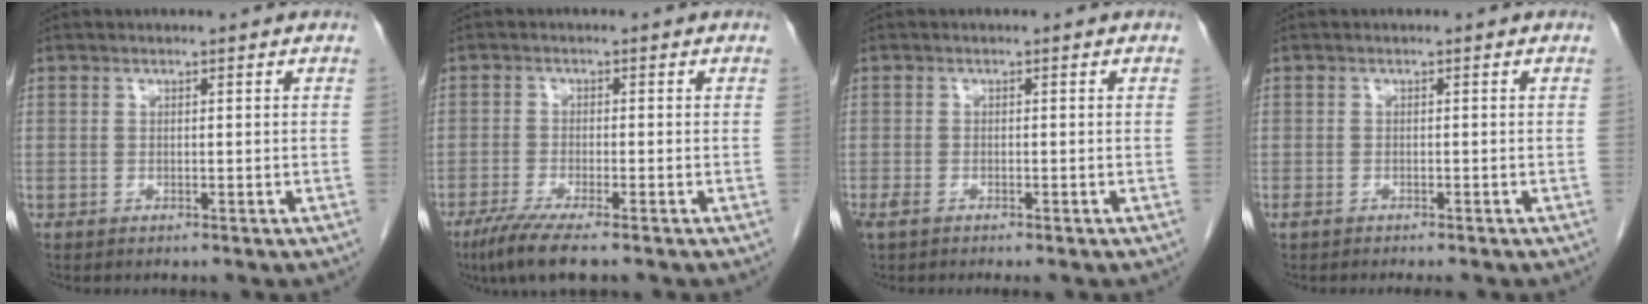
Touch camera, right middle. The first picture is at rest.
{"total": 5.9, "force": [-4.2, 0.2, 4.2], "torque": [-0.076, -0.016, -0.073]}
{"total": 2.5, "force": [-1.7, 0.9, 1.5], "torque": [-0.031, -0.006, -0.028]}
{"total": 2.9, "force": [-2.4, 0.8, 1.5], "torque": [-0.020, -0.006, -0.030]}